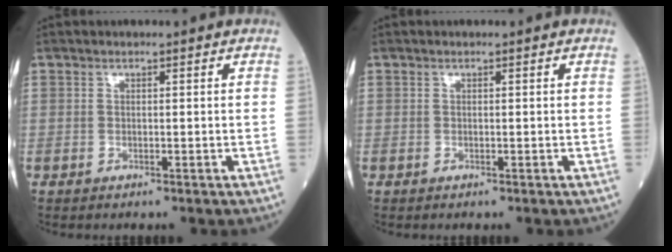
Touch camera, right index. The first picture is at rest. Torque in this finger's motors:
{"motor_torque": [0.00, 0.00, 0.00, 0.00]}